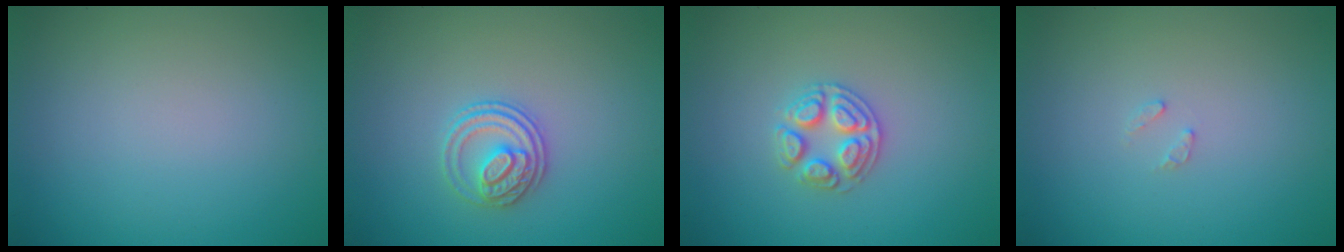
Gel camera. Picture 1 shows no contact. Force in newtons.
{"total": 2.8, "press": 2.7, "slide": 1.0}
{"total": 2.7, "press": 2.6, "slide": 0.7}
{"total": 0.8, "press": 0.7, "slide": 0.1}